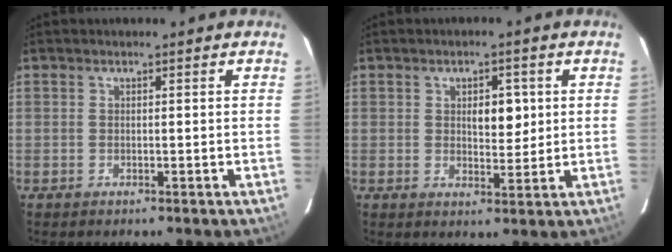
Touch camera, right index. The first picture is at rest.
{"total": 4.5, "force": [1.1, 2.2, 3.7], "torque": [-0.052, 0.001, 0.019]}